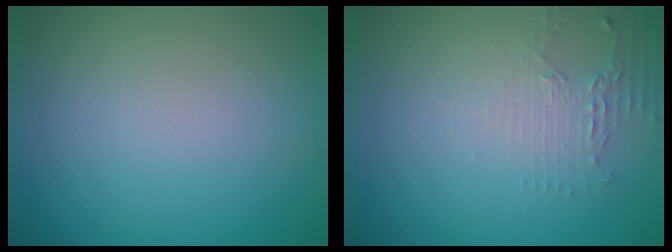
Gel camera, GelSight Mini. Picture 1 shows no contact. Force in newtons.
{"total": 2.2, "press": 1.6, "slide": 1.5}